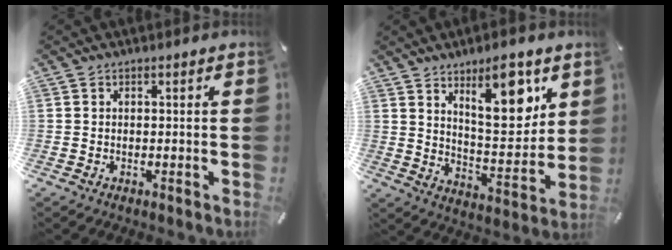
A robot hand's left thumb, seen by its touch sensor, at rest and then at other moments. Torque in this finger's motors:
{"motor_torque": [1.88, 1.90, 1.20, -1.19, 0.20]}